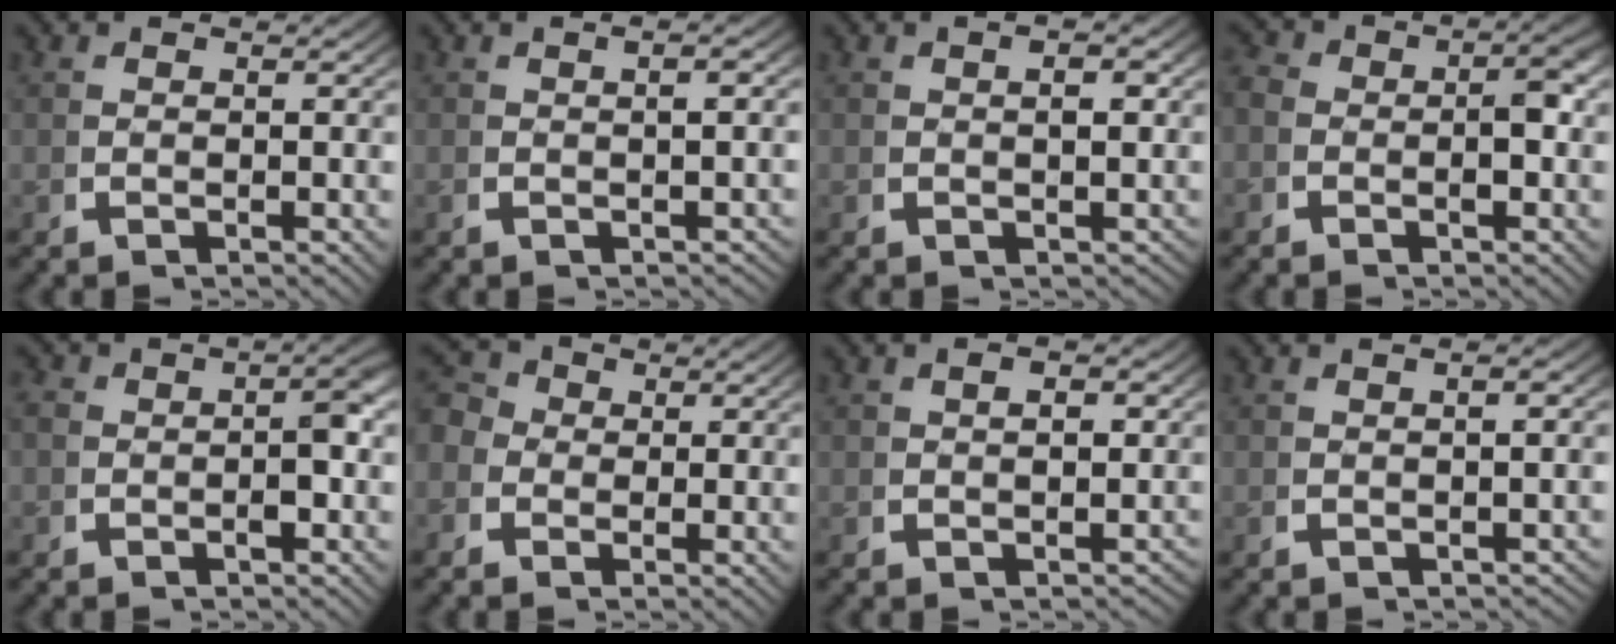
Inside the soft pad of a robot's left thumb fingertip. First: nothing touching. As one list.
[{"total": 1.6, "force": [-0.7, 0.3, 1.4], "torque": [-0.025, 0.002, -0.006]}, {"total": 1.7, "force": [0.0, 1.0, 1.4], "torque": [-0.018, 0.001, 0.002]}, {"total": 3.6, "force": [-0.6, 2.5, 2.5], "torque": [-0.041, -0.001, -0.017]}, {"total": 3.0, "force": [-0.4, 1.5, 2.5], "torque": [-0.033, 0.003, -0.010]}, {"total": 4.8, "force": [0.8, 4.1, 2.5], "torque": [-0.043, 0.000, 0.000]}, {"total": 1.9, "force": [-0.8, 1.1, 1.3], "torque": [-0.016, -0.003, -0.010]}, {"total": 1.6, "force": [-1.2, 0.3, 1.1], "torque": [-0.021, 0.001, -0.015]}]